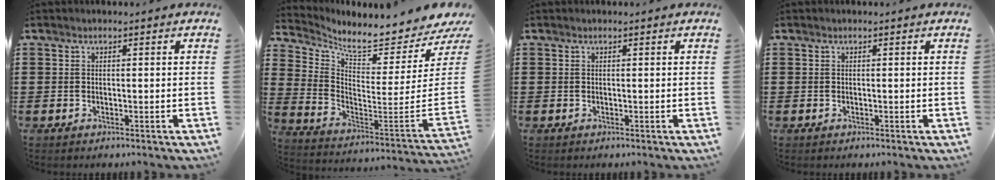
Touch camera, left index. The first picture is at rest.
{"total": 5.4, "force": [4.8, -0.1, 2.4], "torque": [-0.062, -0.072, 0.071]}
{"total": 0.0}
{"total": 0.0}